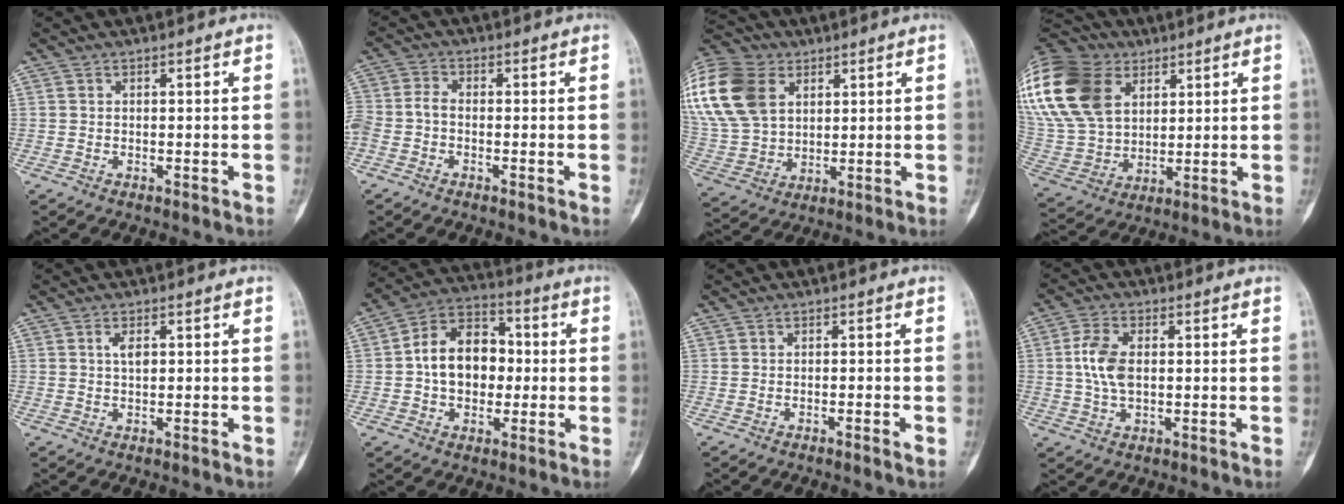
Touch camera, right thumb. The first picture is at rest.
{"total": 5.1, "force": [-1.6, 3.3, 3.6], "torque": [-0.090, 0.014, -0.038]}
{"total": 22.8, "force": [8.0, 16.2, 13.9], "torque": [-0.317, 0.015, 0.158]}
{"total": 28.5, "force": [10.9, 20.0, 17.1], "torque": [-0.404, 0.032, 0.221]}
{"total": 2.7, "force": [0.6, 1.3, 2.2], "torque": [-0.035, -0.002, 0.010]}
{"total": 13.4, "force": [0.0, 9.8, 9.2], "torque": [-0.112, 0.032, -0.009]}
{"total": 1.2, "force": [-0.6, 0.0, 1.0], "torque": [-0.022, 0.002, -0.011]}
{"total": 6.7, "force": [0.4, 3.7, 5.5], "torque": [-0.119, 0.004, 0.006]}